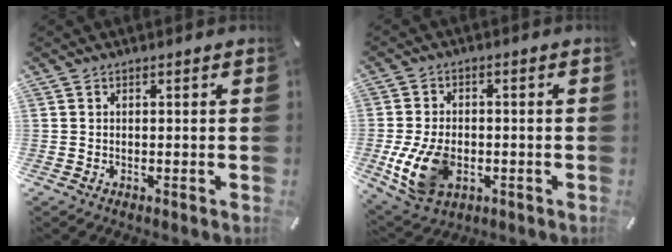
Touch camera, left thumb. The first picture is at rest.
{"total": 12.1, "force": [-2.9, 8.3, 8.3], "torque": [-0.180, 0.000, -0.049]}